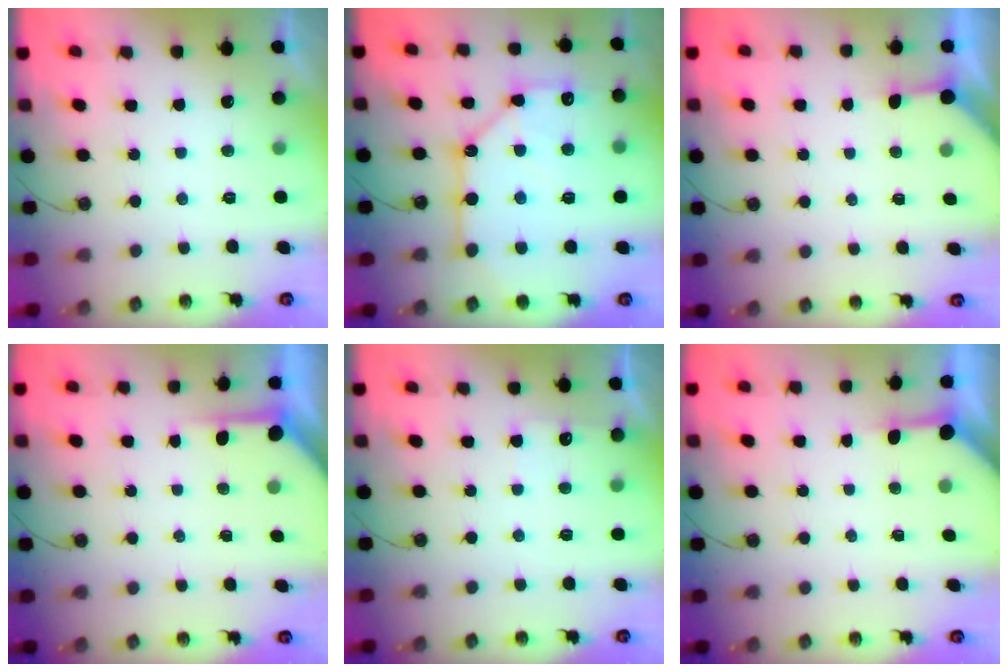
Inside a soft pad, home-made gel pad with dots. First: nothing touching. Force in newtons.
{"total": 14.0, "press": 13.9, "slide": 1.6}
{"total": 2.7, "press": 2.7, "slide": 0.4}
{"total": 3.9, "press": 3.9, "slide": 0.4}
{"total": 4.3, "press": 4.3, "slide": 0.4}
{"total": 3.6, "press": 3.5, "slide": 0.5}